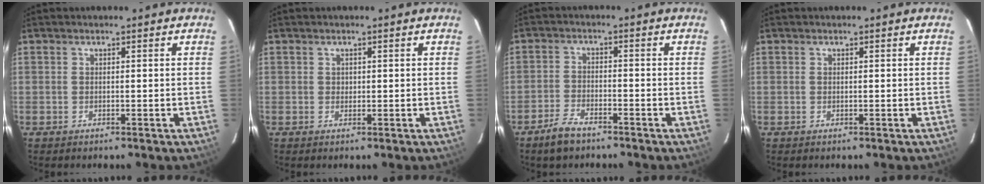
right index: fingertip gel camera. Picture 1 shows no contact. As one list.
[{"total": 0.8, "force": [0.2, 0.7, 0.1], "torque": [0.003, 0.004, 0.002]}, {"total": 5.2, "force": [-4.0, 2.1, 2.6], "torque": [-0.070, 0.000, -0.076]}, {"total": 0.0}]